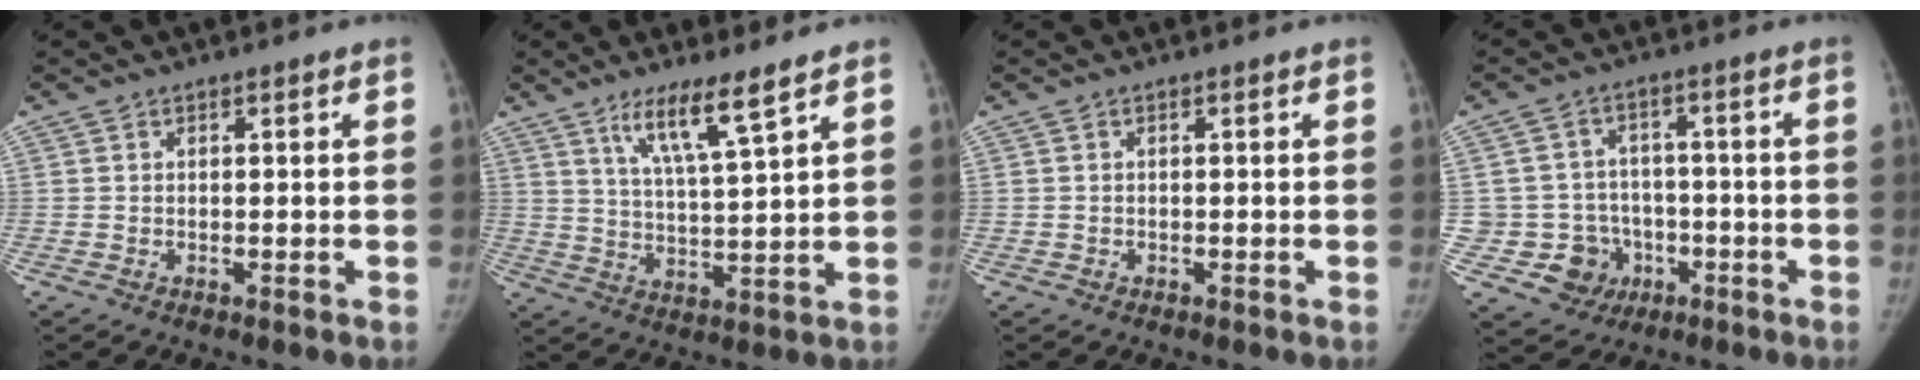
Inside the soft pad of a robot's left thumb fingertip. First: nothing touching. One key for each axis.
{"total": 8.8, "fx": 5.8, "fy": 0.6, "fz": 6.6, "tx": -0.119, "ty": -0.038, "tz": 0.109}
{"total": 0.5, "fx": -0.3, "fy": 0.4, "fz": -0.1, "tx": 0.007, "ty": 0.005, "tz": -0.006}
{"total": 9.2, "fx": -2.8, "fy": 8.7, "fz": 1.3, "tx": 0.007, "ty": 0.026, "tz": -0.036}